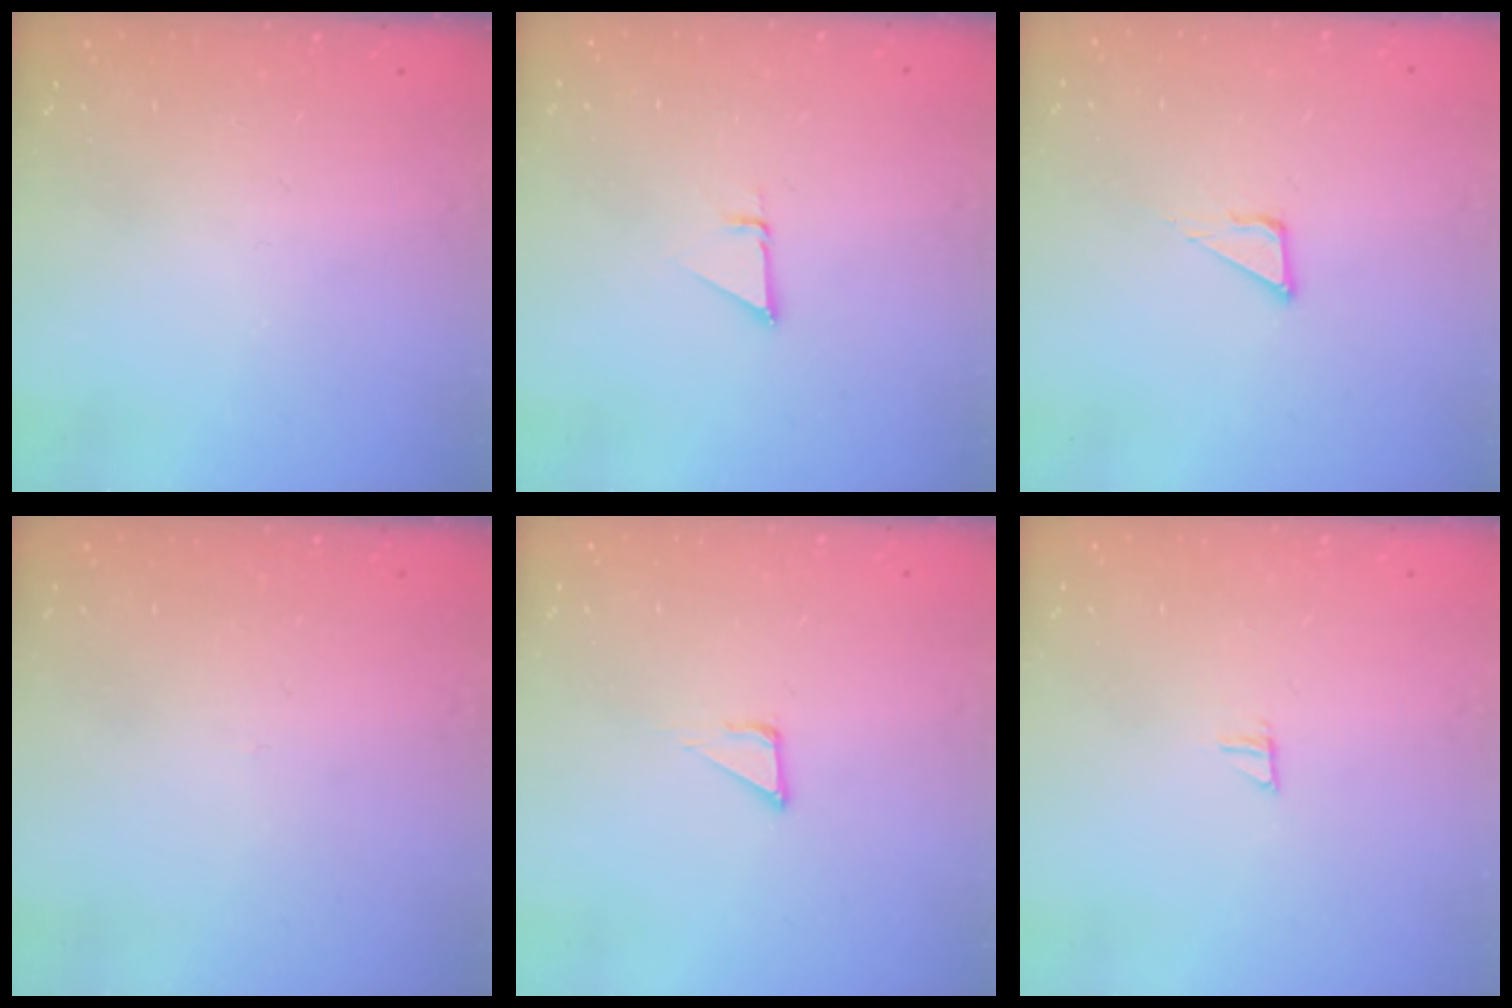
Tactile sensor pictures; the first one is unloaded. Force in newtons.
{"total": 1.4, "press": 1.4, "slide": 0.0}
{"total": 3.6, "press": 3.6, "slide": 0.3}
{"total": 2.7, "press": 2.7, "slide": 0.3}
{"total": 3.5, "press": 3.5, "slide": 0.2}
{"total": 5.4, "press": 5.4, "slide": 0.5}